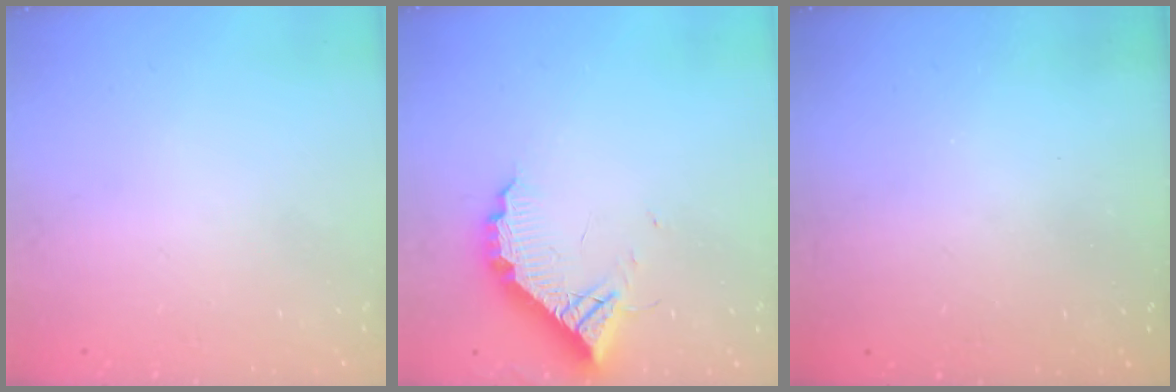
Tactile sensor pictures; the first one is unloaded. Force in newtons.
{"total": 10.6, "press": 10.6, "slide": 0.4}
{"total": 3.3, "press": 3.3, "slide": 0.1}